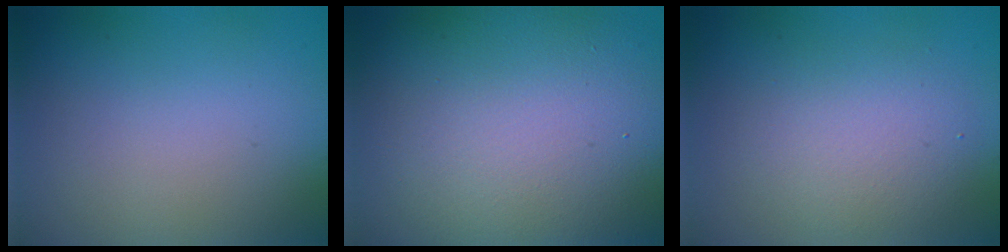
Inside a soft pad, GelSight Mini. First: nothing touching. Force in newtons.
{"total": 17.8, "press": 17.8, "slide": 0.7}
{"total": 3.9, "press": 3.9, "slide": 0.3}